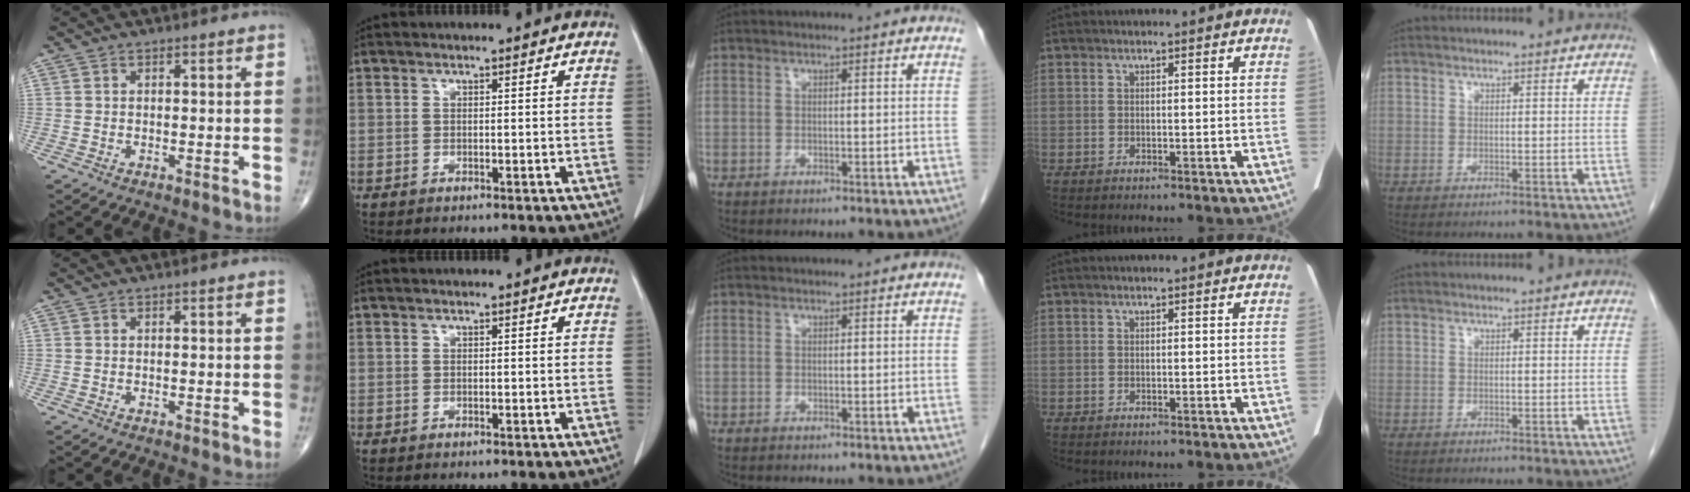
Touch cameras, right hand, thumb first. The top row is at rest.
{}